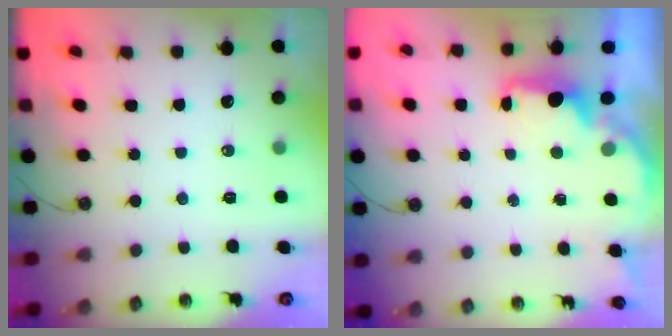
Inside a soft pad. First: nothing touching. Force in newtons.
{"total": 2.3, "press": 2.1, "slide": 0.8}